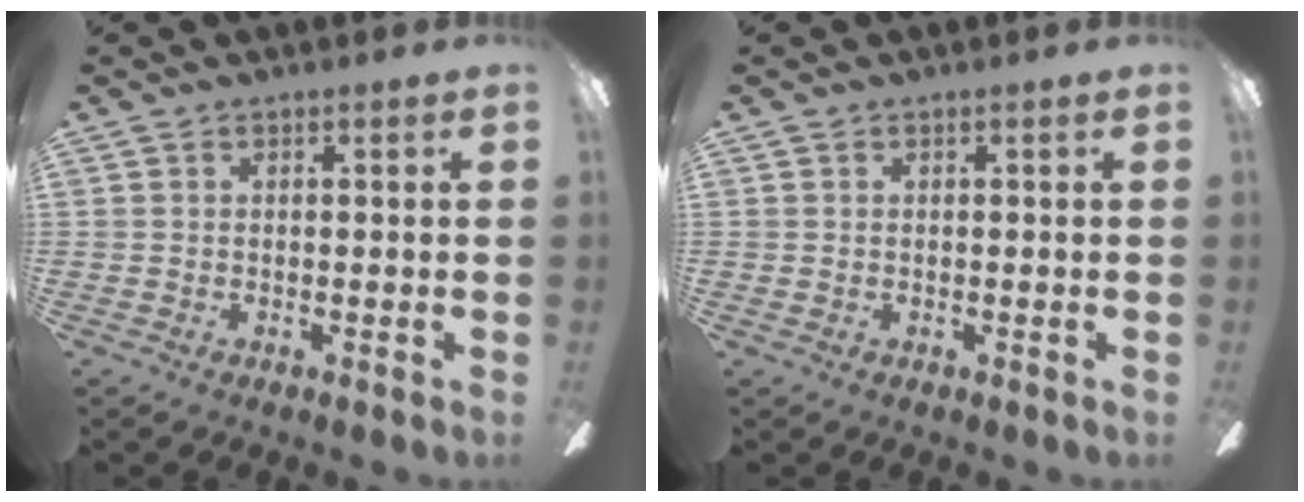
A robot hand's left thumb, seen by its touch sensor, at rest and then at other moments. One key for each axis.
{"total": 0.0}